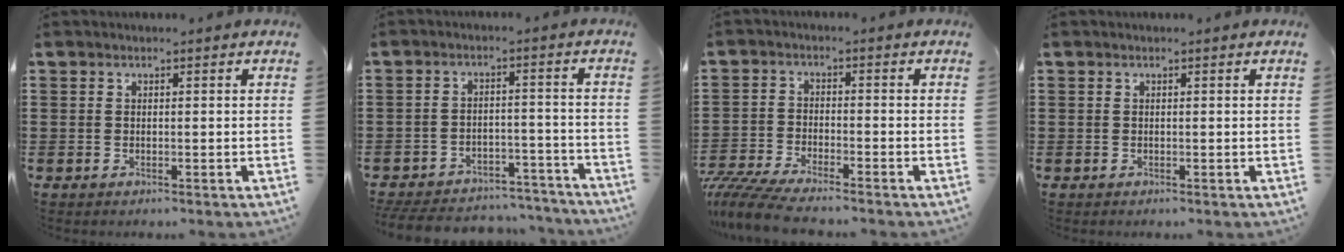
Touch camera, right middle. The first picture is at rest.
{"total": 6.0, "force": [-5.8, 0.9, 1.0], "torque": [-0.024, 0.010, -0.118]}
{"total": 5.7, "force": [-5.4, 0.2, 1.8], "torque": [-0.056, -0.014, -0.110]}
{"total": 0.0}